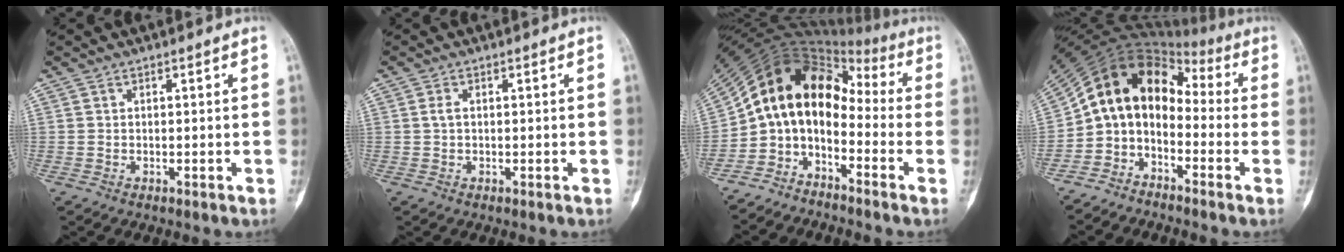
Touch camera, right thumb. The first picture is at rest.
{"total": 1.3, "force": [0.2, 0.7, 1.0], "torque": [-0.021, 0.001, 0.003]}
{"total": 12.0, "force": [-3.8, 8.2, 7.9], "torque": [-0.105, 0.098, -0.085]}
{"total": 11.4, "force": [-3.2, 8.5, 6.9], "torque": [-0.091, 0.091, -0.078]}